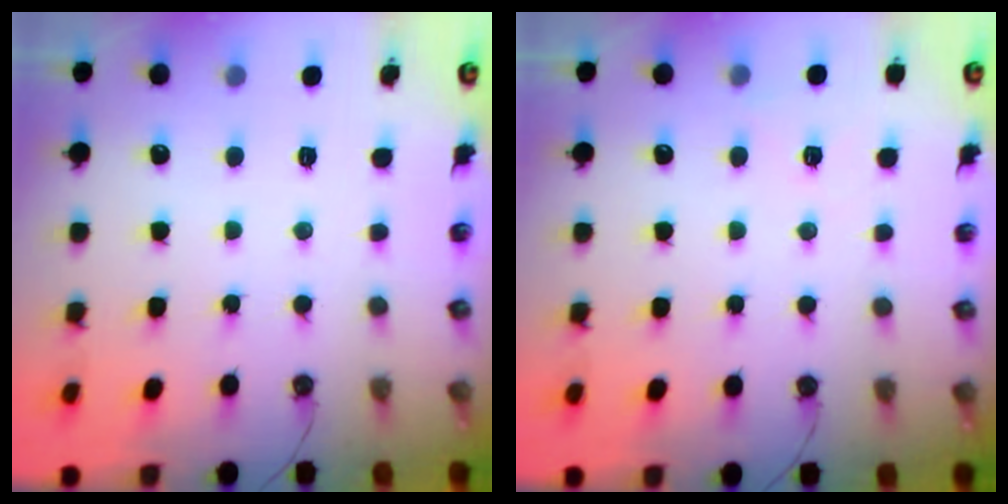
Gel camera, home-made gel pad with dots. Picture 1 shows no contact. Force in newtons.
{"total": 5.0, "press": 4.4, "slide": 2.3}